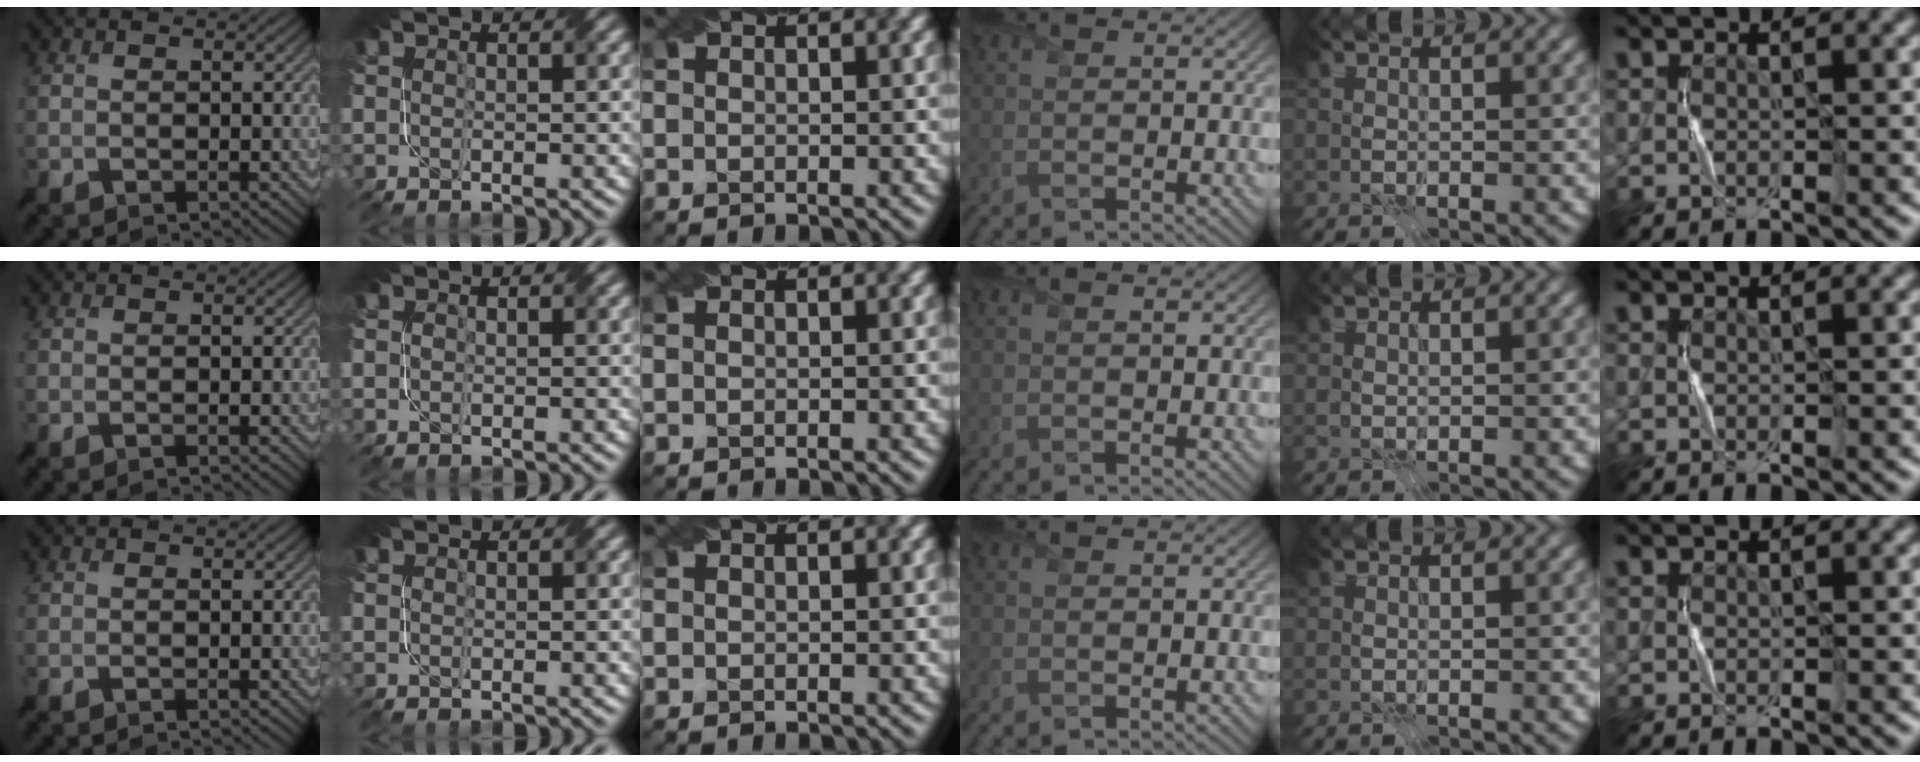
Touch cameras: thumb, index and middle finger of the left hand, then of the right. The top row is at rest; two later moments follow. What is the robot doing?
{"motion": "fold", "object": "coffee filter"}